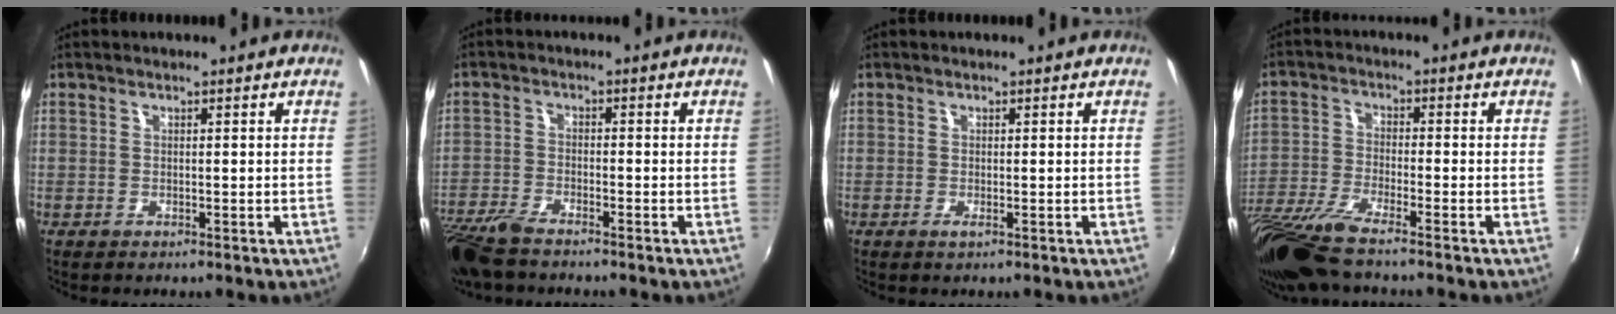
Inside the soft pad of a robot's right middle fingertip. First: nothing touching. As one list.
[{"total": 8.2, "force": [-6.7, 1.9, 4.3], "torque": [-0.114, -0.026, -0.133]}, {"total": 0.7, "force": [-0.1, -0.2, 0.7], "torque": [-0.011, 0.000, -0.002]}, {"total": 10.9, "force": [-8.8, 0.5, 6.4], "torque": [-0.145, -0.036, -0.171]}]